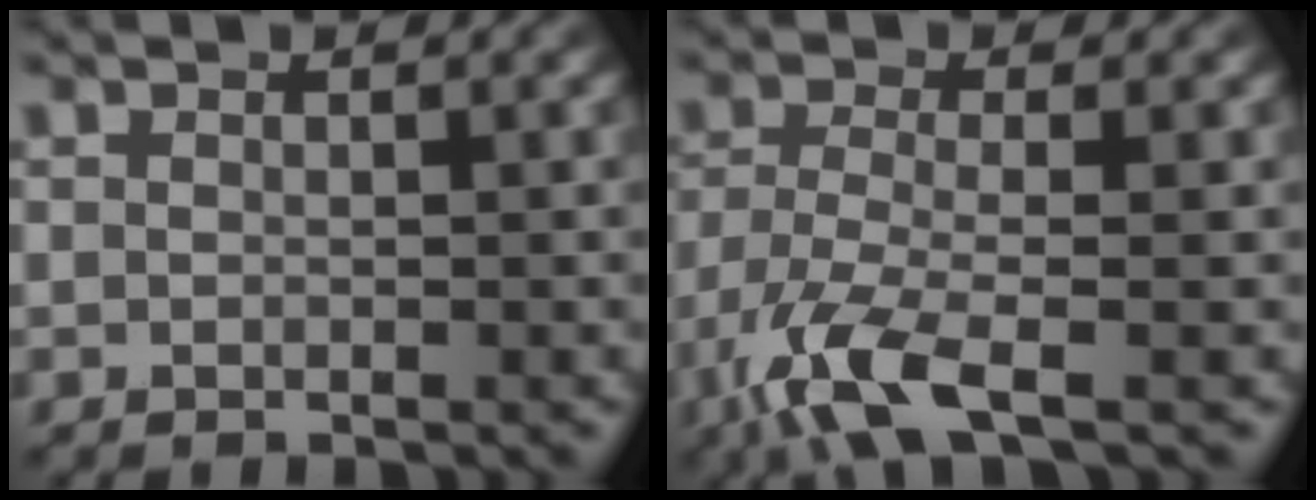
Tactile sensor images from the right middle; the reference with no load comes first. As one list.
[{"total": 6.2, "force": [-3.7, 1.8, 4.7], "torque": [-0.106, -0.012, -0.082]}]